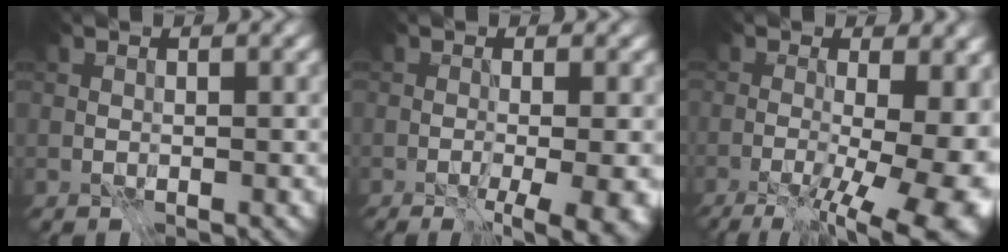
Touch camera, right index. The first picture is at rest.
{"total": 4.3, "force": [-1.7, 0.6, 4.0], "torque": [-0.056, -0.014, -0.019]}
{"total": 14.8, "force": [-2.7, 5.6, 13.4], "torque": [-0.138, -0.011, -0.030]}